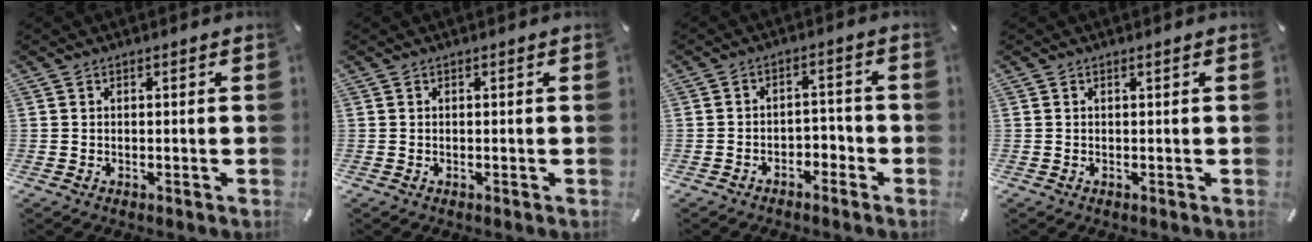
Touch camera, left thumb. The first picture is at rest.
{"total": 0.0}
{"total": 3.5, "force": [-2.7, 2.0, 0.9], "torque": [-0.017, 0.015, -0.055]}
{"total": 0.6, "force": [0.2, 0.0, 0.6], "torque": [-0.010, -0.001, 0.004]}